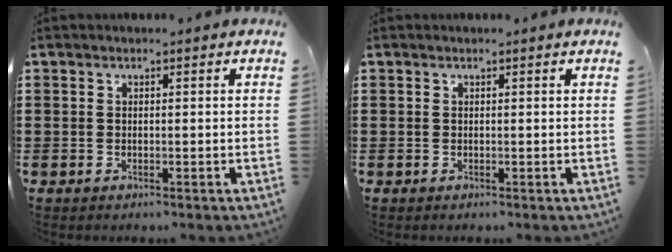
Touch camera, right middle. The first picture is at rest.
{"total": 0.0}